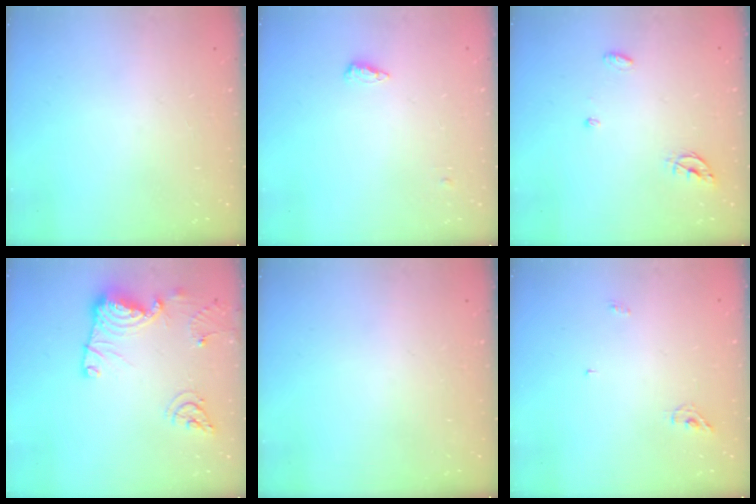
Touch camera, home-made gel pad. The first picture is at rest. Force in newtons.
{"total": 8.7, "press": 5.7, "slide": 6.5}
{"total": 5.1, "press": 5.1, "slide": 0.6}
{"total": 14.1, "press": 14.0, "slide": 1.1}
{"total": 0.0}
{"total": 4.3, "press": 4.3, "slide": 0.1}